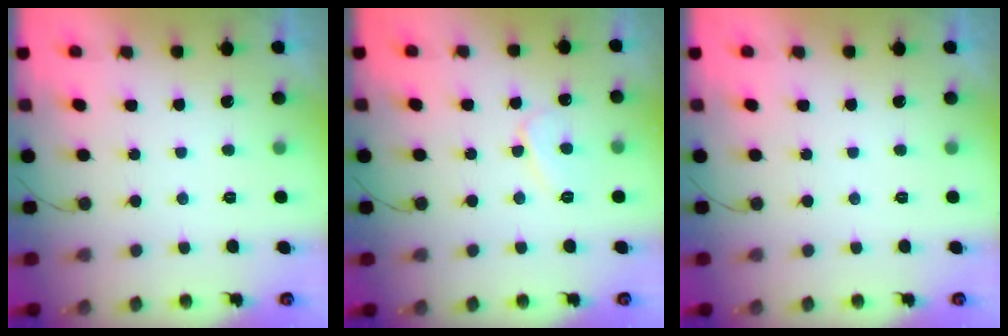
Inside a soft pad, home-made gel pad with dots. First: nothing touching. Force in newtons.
{"total": 5.8, "press": 5.8, "slide": 0.5}
{"total": 0.0}